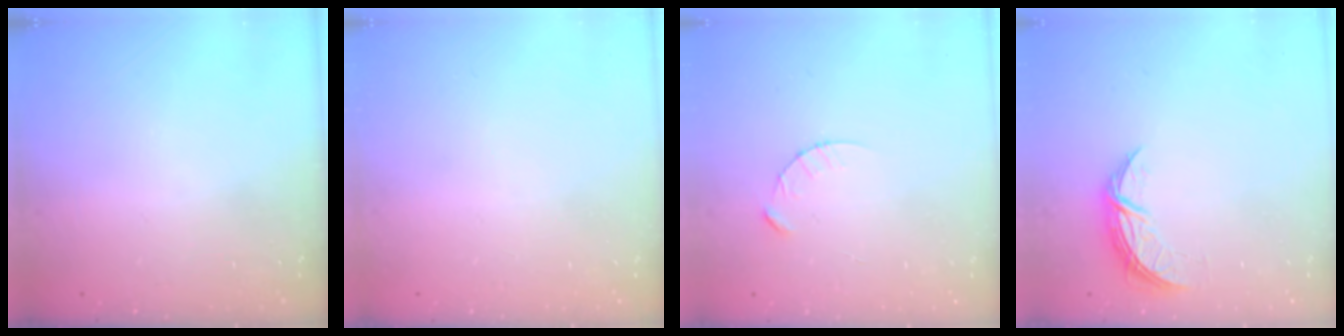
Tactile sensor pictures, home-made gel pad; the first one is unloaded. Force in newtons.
{"total": 0.0}
{"total": 3.1, "press": 3.1, "slide": 0.3}
{"total": 6.9, "press": 6.9, "slide": 0.5}